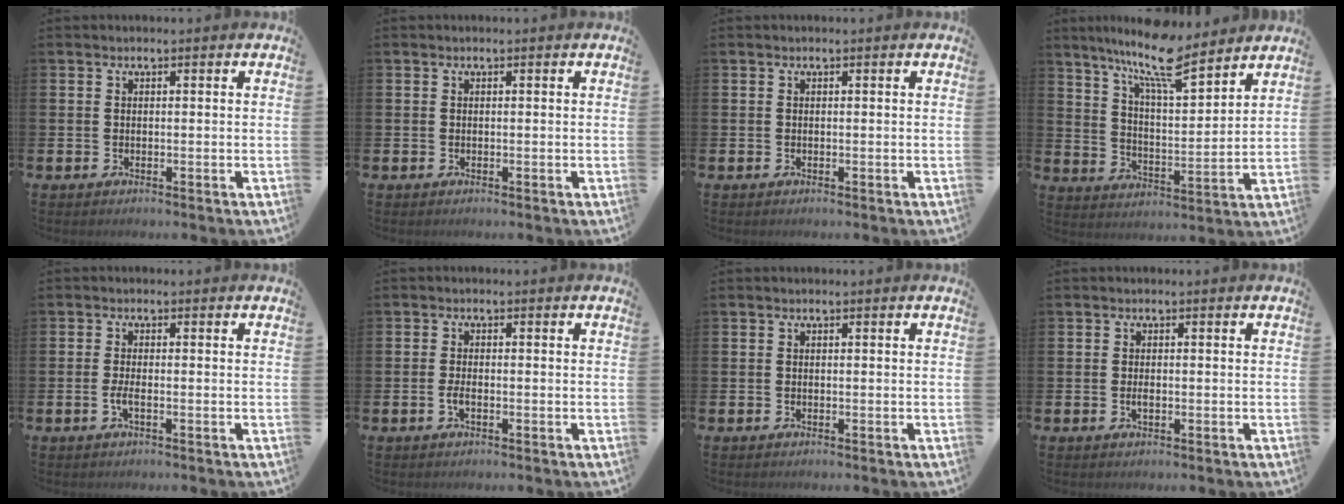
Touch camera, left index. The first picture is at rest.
{"total": 0.0}
{"total": 0.0}
{"total": 10.5, "force": [9.2, 1.8, 4.7], "torque": [-0.113, -0.053, 0.162]}
{"total": 1.5, "force": [-0.5, 0.3, 1.4], "torque": [-0.034, 0.003, -0.009]}
{"total": 1.5, "force": [-0.6, 0.5, 1.3], "torque": [-0.031, 0.004, -0.011]}
{"total": 0.0}
{"total": 1.1, "force": [-0.2, 0.4, 0.9], "torque": [-0.018, 0.000, -0.005]}